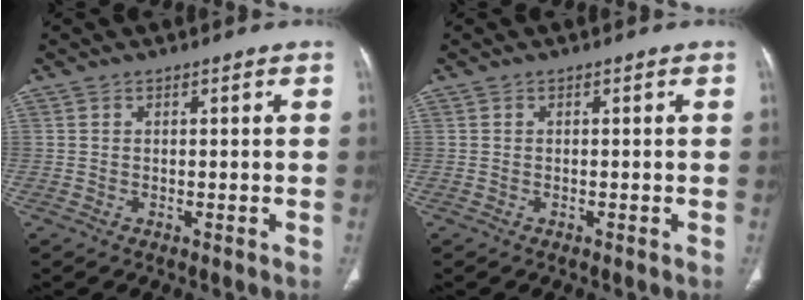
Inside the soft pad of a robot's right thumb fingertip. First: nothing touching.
{"total": 0.0}